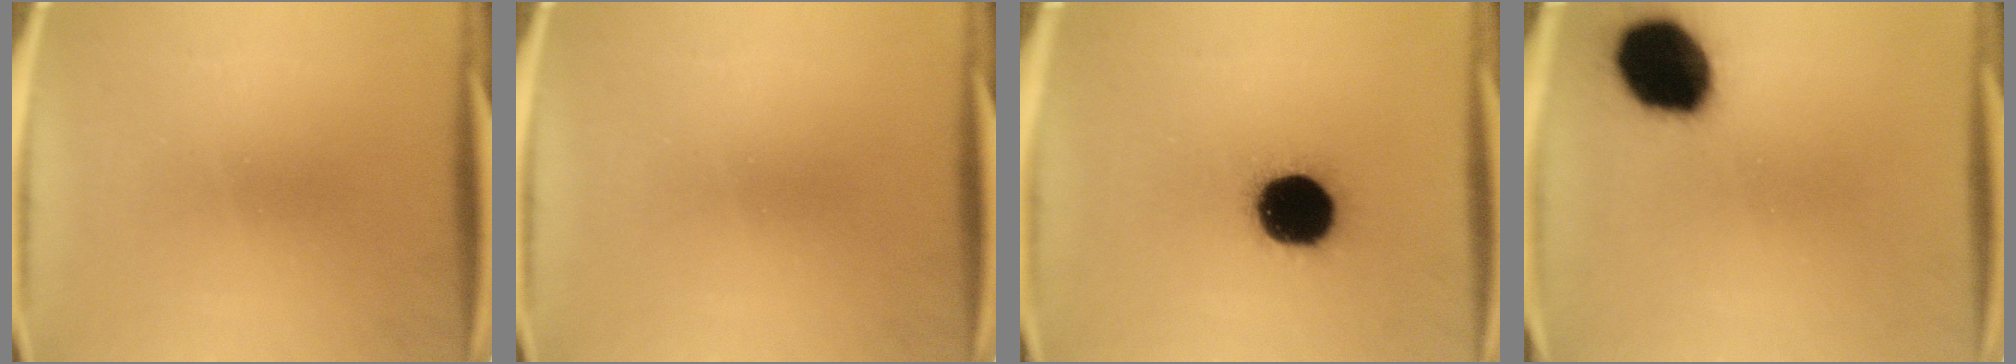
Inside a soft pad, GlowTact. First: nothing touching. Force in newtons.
{"total": 0.0}
{"total": 19.4}
{"total": 18.8}